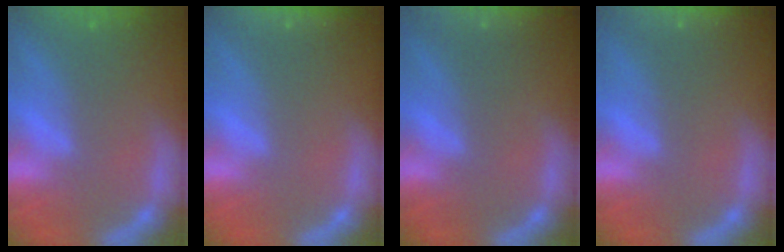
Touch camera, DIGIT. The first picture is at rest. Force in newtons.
{"total": 3.5}
{"total": 6.5}
{"total": 5.5}